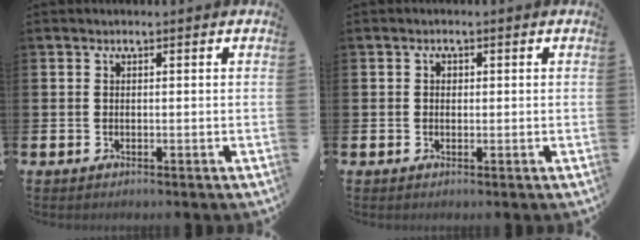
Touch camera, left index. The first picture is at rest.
{"total": 0.9, "force": [0.1, 0.8, 0.4], "torque": [0.003, 0.003, -0.003]}